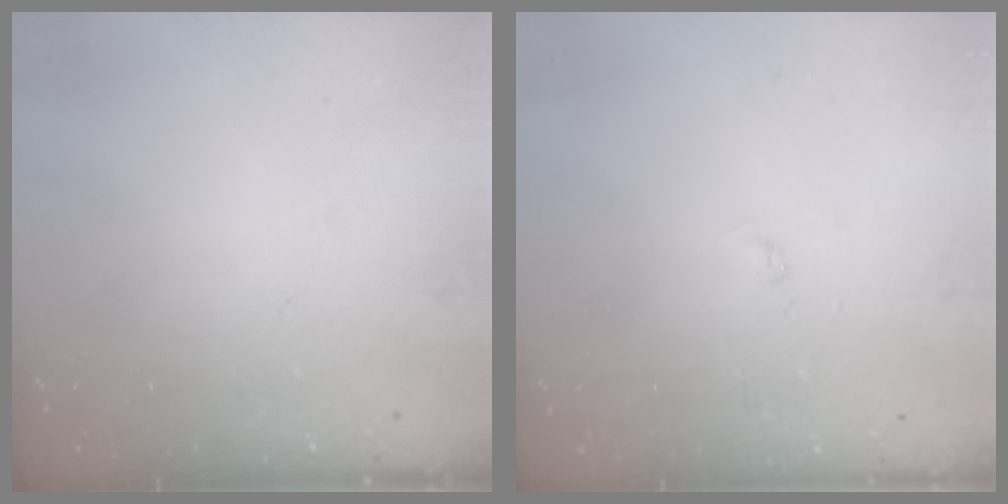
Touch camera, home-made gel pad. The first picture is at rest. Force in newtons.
{"total": 2.2, "press": 2.2, "slide": 0.2}